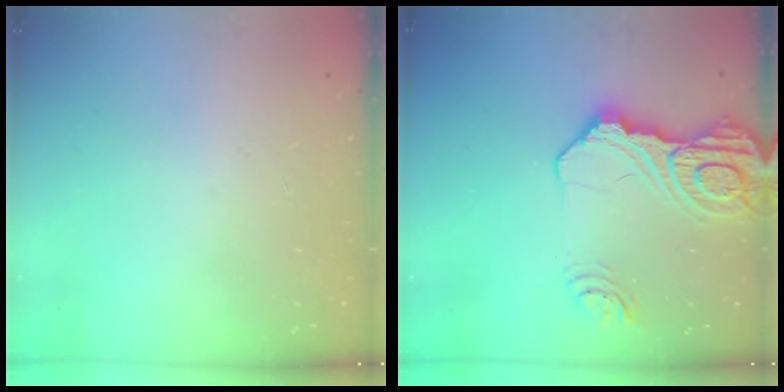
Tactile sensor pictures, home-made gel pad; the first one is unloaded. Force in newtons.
{"total": 19.8, "press": 19.6, "slide": 2.3}